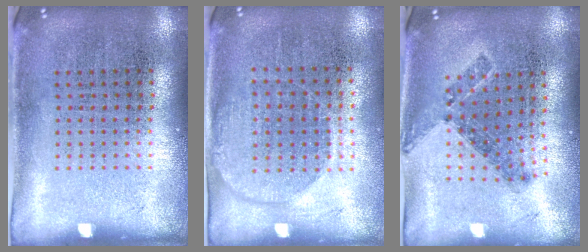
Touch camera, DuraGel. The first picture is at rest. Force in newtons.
{"total": 1.4, "press": 1.3, "slide": 0.7}
{"total": 0.8, "press": 0.7, "slide": 0.5}